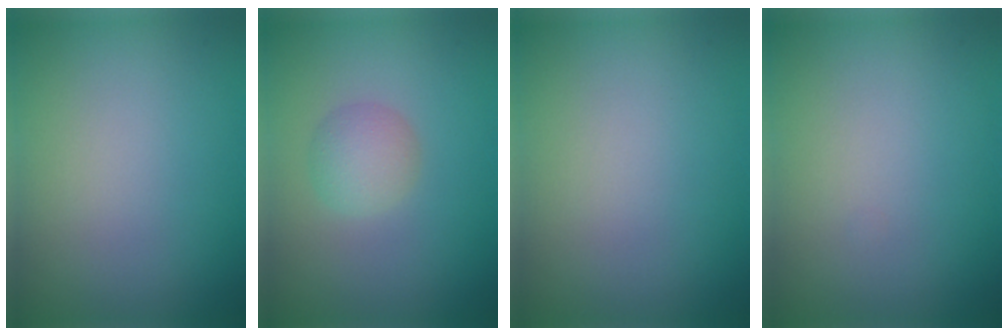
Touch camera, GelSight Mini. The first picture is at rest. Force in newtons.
{"total": 2.3, "press": 2.3, "slide": 0.1}
{"total": 0.0}
{"total": 0.0}